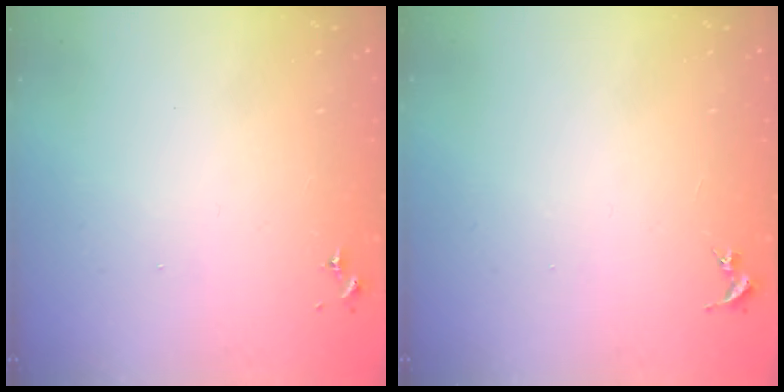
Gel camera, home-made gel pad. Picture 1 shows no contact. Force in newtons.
{"total": 0.0}